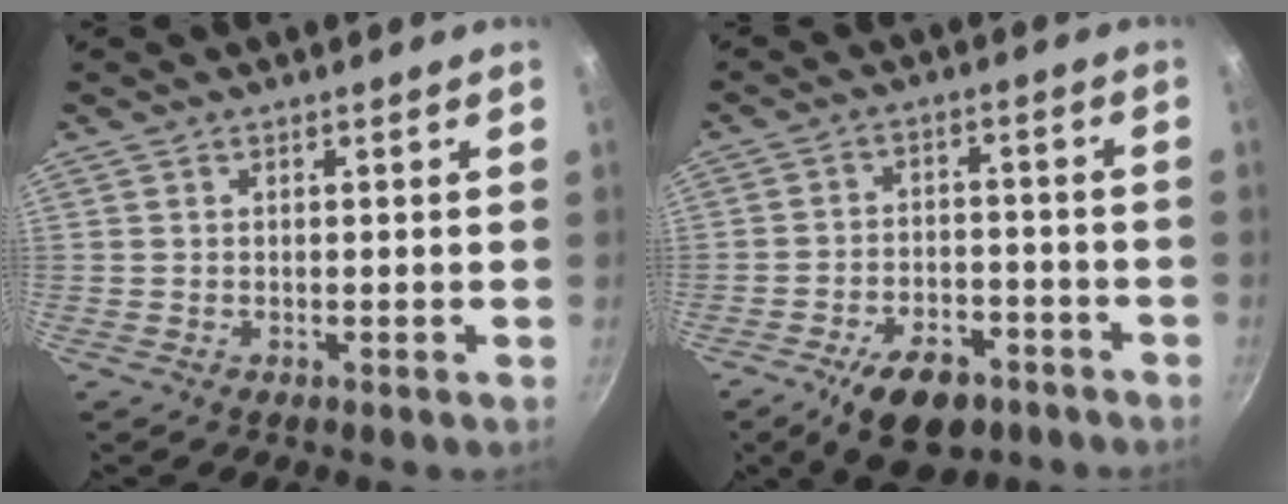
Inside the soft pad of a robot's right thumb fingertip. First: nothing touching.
{"total": 11.5, "force": [-6.9, 6.1, 6.8], "torque": [-0.088, 0.041, -0.104]}